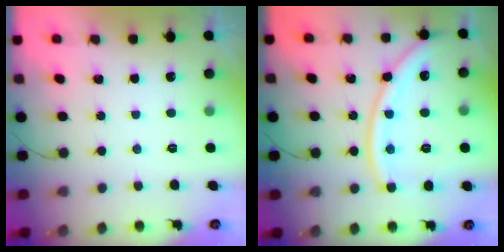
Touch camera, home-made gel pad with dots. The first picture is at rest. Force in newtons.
{"total": 13.5, "press": 13.4, "slide": 1.8}